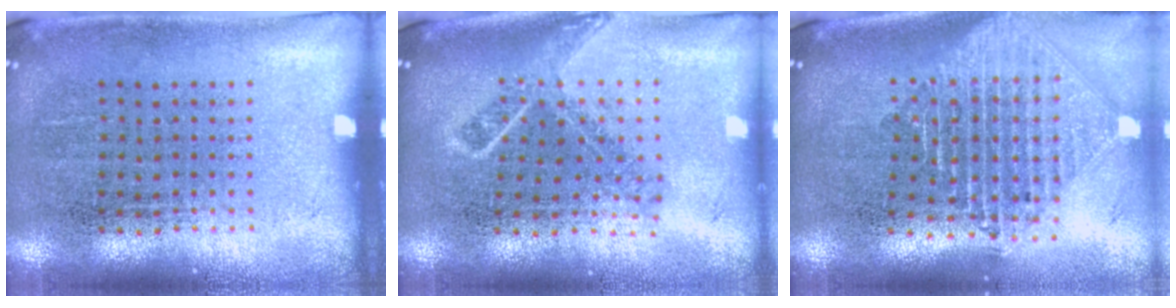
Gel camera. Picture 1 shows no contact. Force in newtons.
{"total": 1.7, "press": 1.3, "slide": 1.2}
{"total": 2.4, "press": 1.9, "slide": 1.5}